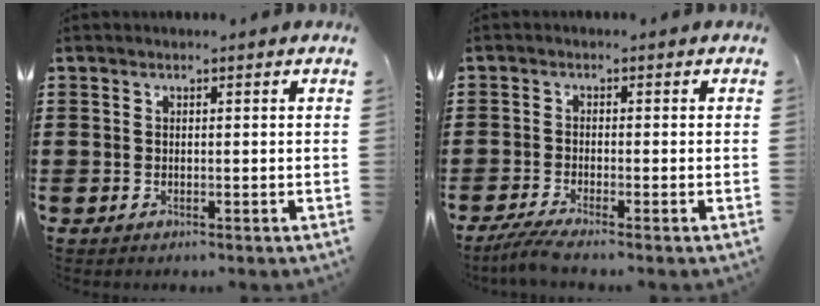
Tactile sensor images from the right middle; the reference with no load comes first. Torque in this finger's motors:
{"motor_torque": [0.84, -0.42, 0.01, 0.05]}